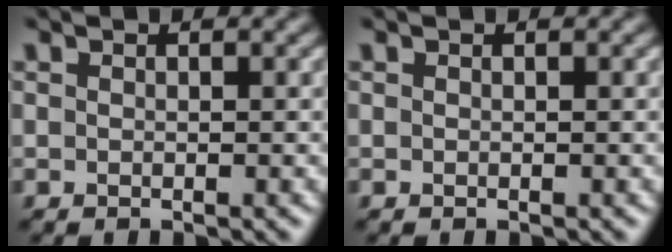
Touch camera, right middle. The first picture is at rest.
{"total": 0.0}